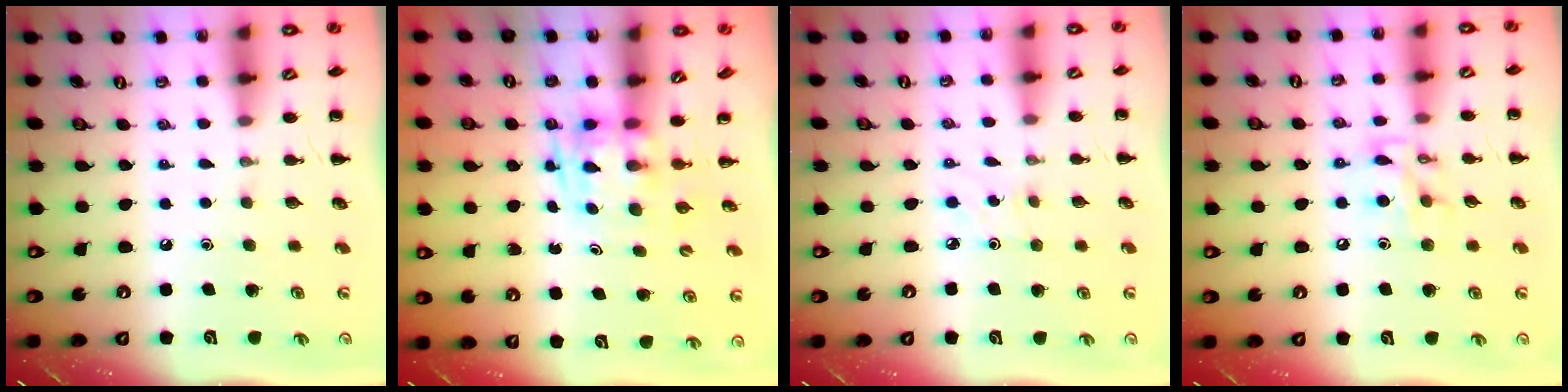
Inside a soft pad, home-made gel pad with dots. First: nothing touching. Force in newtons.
{"total": 4.4, "press": 4.4, "slide": 0.6}
{"total": 2.1, "press": 2.0, "slide": 0.7}
{"total": 10.2, "press": 10.2, "slide": 0.8}